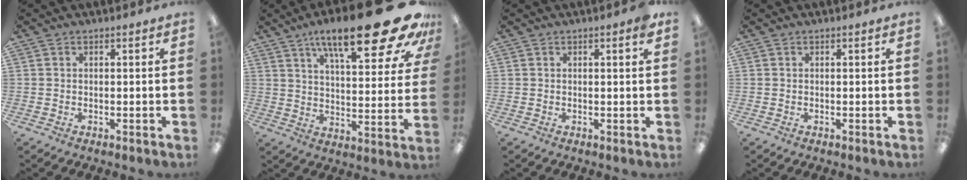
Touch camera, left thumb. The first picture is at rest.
{"total": 24.6, "force": [15.6, 6.6, 17.9], "torque": [-0.257, -0.100, 0.245]}
{"total": 1.9, "force": [1.1, 0.2, 1.5], "torque": [-0.017, -0.005, 0.016]}
{"total": 0.0}